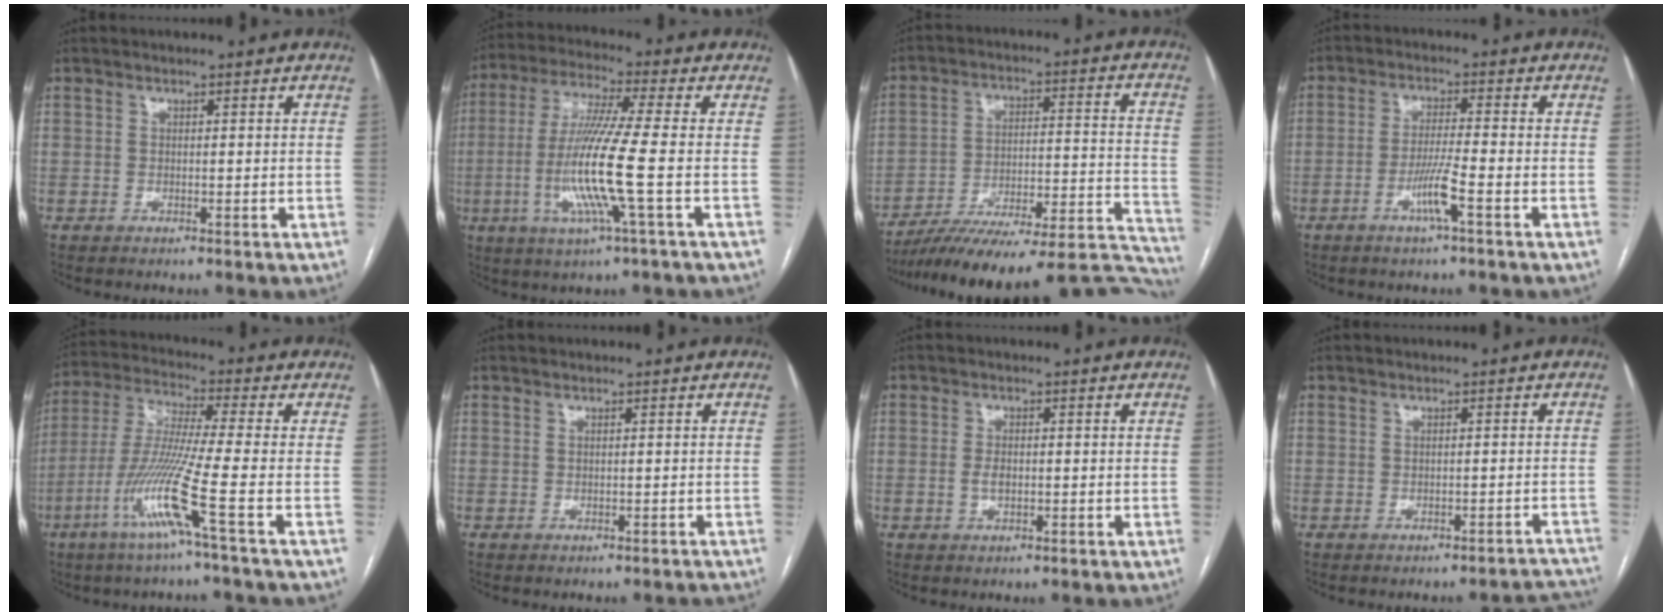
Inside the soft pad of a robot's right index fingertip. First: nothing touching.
{"total": 12.8, "force": [-2.8, -1.0, 12.4], "torque": [-0.256, -0.015, -0.062]}
{"total": 29.0, "force": [-26.4, 3.6, 11.5], "torque": [-0.075, 0.018, -0.363]}
{"total": 5.3, "force": [-2.5, -0.5, 4.7], "torque": [-0.091, -0.007, -0.049]}
{"total": 12.2, "force": [-5.3, -2.0, 10.8], "torque": [-0.221, -0.020, -0.110]}
{"total": 0.5, "force": [-0.4, 0.2, 0.3], "torque": [-0.002, 0.003, -0.004]}
{"total": 2.1, "force": [-0.3, 1.0, 1.8], "torque": [-0.038, 0.001, -0.004]}
{"total": 3.8, "force": [-3.7, 0.7, 0.6], "torque": [0.016, 0.007, -0.039]}